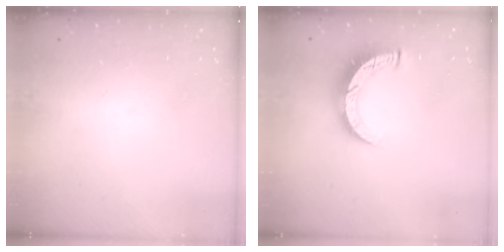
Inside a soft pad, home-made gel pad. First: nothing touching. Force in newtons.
{"total": 9.2, "press": 9.1, "slide": 0.6}